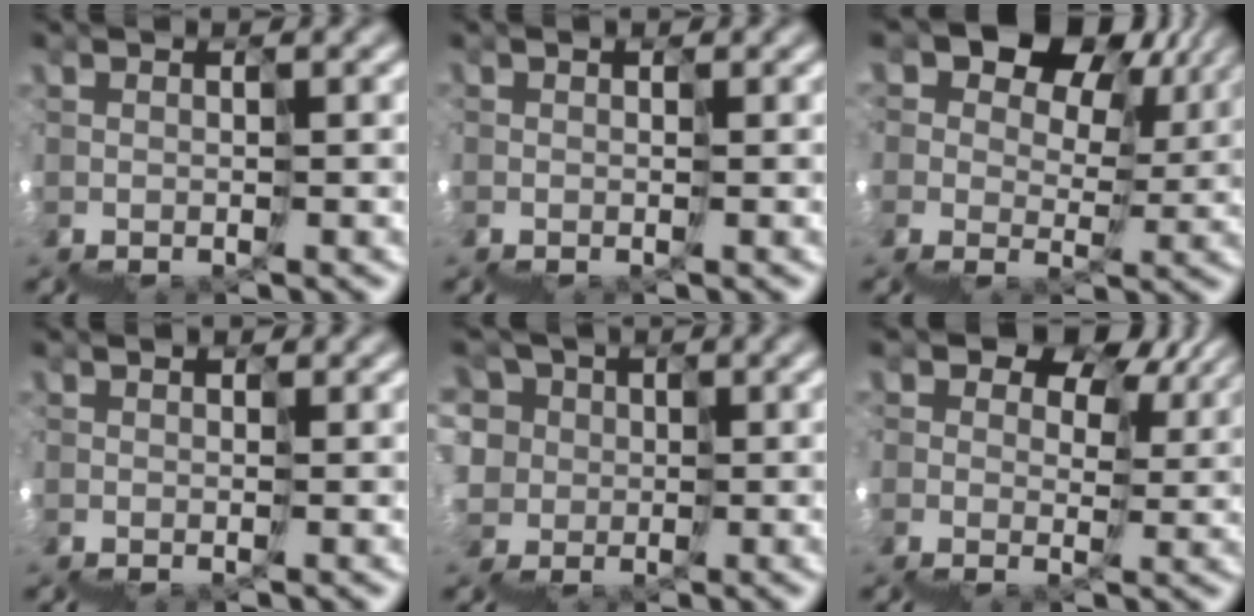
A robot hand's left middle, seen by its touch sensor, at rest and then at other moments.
{"total": 0.8, "force": [-0.2, 0.8, 0.3], "torque": [0.006, 0.001, -0.011]}
{"total": 10.0, "force": [5.9, 6.7, 4.5], "torque": [-0.080, 0.047, 0.098]}
{"total": 1.4, "force": [0.2, 1.3, 0.5], "torque": [0.006, 0.003, -0.004]}
{"total": 6.3, "force": [4.1, 4.7, -1.0], "torque": [0.013, 0.062, 0.003]}
{"total": 8.9, "force": [4.9, 6.2, 4.1], "torque": [-0.079, 0.038, 0.081]}